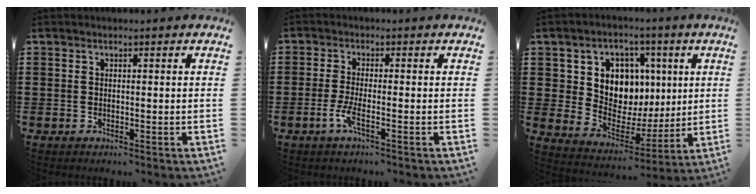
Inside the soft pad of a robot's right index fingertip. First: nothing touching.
{"total": 3.5, "force": [-1.7, 0.4, 3.0], "torque": [-0.072, -0.011, -0.036]}
{"total": 9.1, "force": [3.3, 7.7, 3.4], "torque": [-0.081, -0.020, 0.060]}